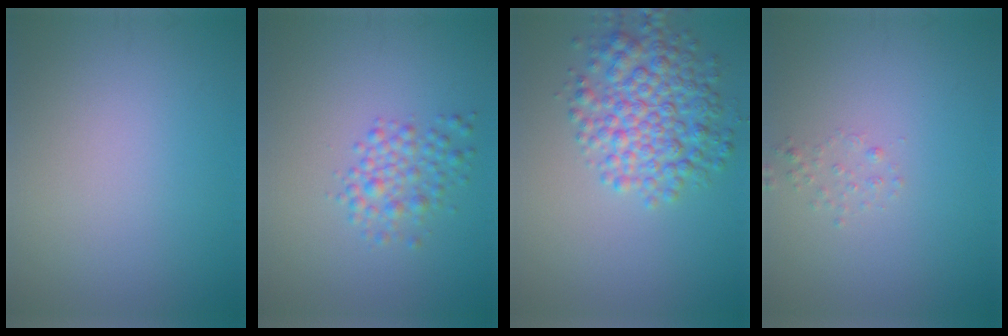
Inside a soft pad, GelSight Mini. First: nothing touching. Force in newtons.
{"total": 2.6, "press": 2.6, "slide": 0.1}
{"total": 5.9, "press": 5.9, "slide": 0.1}
{"total": 0.8, "press": 0.8, "slide": 0.1}